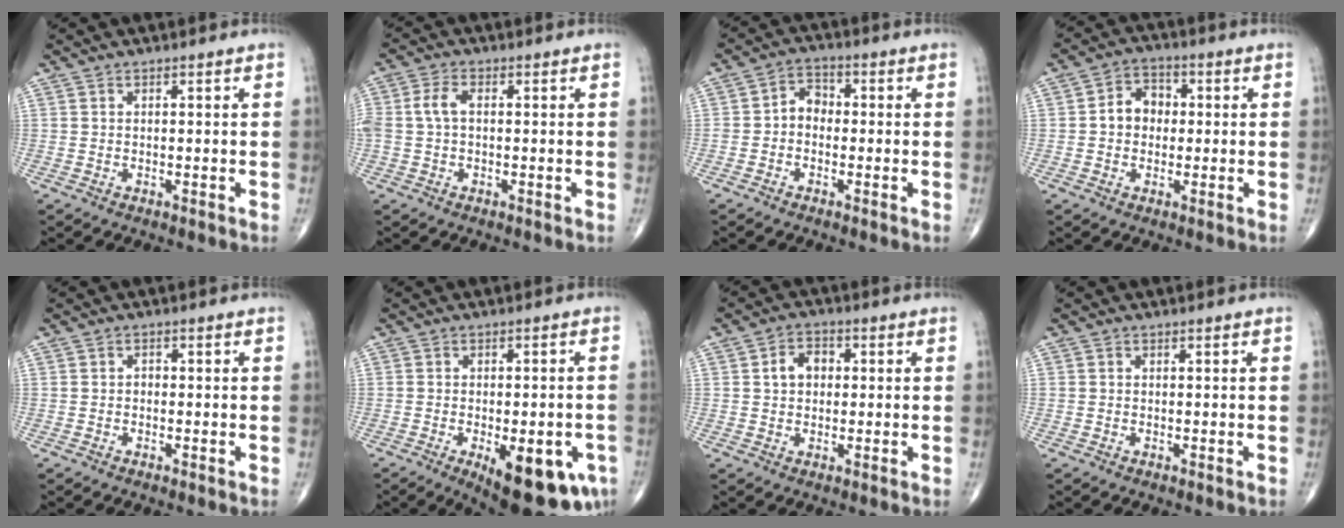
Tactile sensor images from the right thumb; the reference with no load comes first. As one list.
[{"total": 4.4, "force": [0.2, 2.6, 3.5], "torque": [-0.093, 0.016, 0.003]}, {"total": 4.2, "force": [-0.8, 3.2, 2.5], "torque": [-0.024, 0.019, -0.027]}, {"total": 6.1, "force": [0.1, 4.9, 3.5], "torque": [-0.035, 0.018, -0.009]}, {"total": 0.8, "force": [-0.3, 0.6, 0.4], "torque": [0.000, 0.002, -0.009]}, {"total": 15.7, "force": [-6.4, 6.2, 12.9], "torque": [-0.126, 0.002, -0.070]}, {"total": 4.8, "force": [0.7, 3.7, 3.1], "torque": [-0.040, 0.013, 0.006]}, {"total": 0.0}]